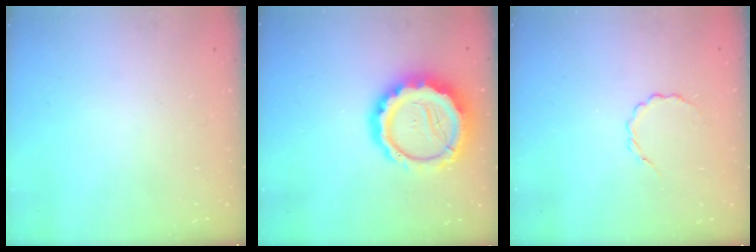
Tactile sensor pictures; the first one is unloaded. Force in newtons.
{"total": 15.4, "press": 15.1, "slide": 3.2}
{"total": 2.9, "press": 2.7, "slide": 1.0}